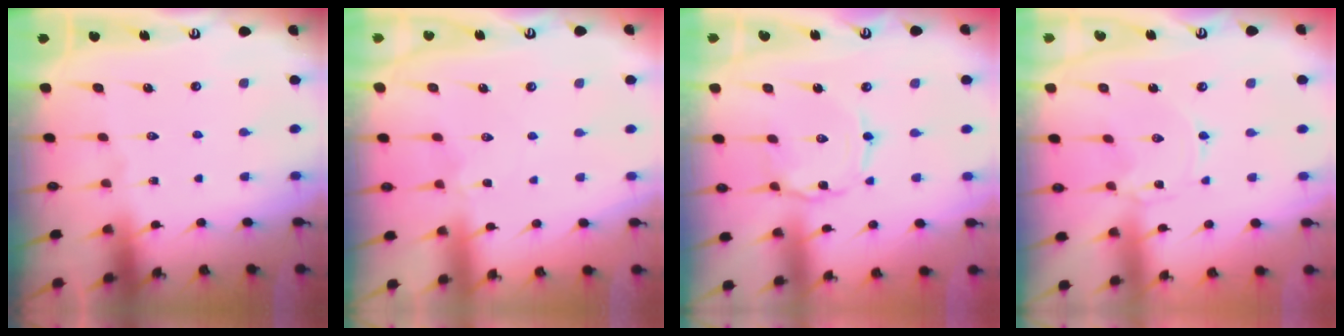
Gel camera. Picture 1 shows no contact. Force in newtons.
{"total": 2.4, "press": 2.4, "slide": 0.4}
{"total": 1.2, "press": 1.1, "slide": 0.2}
{"total": 0.0}